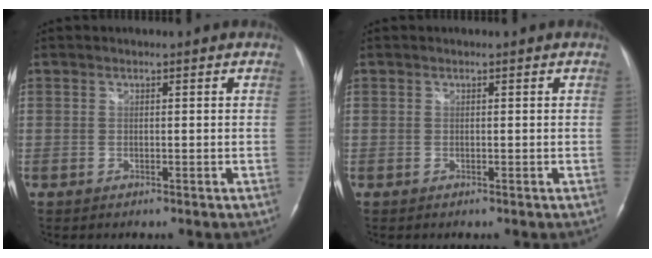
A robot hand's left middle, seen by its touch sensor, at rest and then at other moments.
{"total": 0.0}